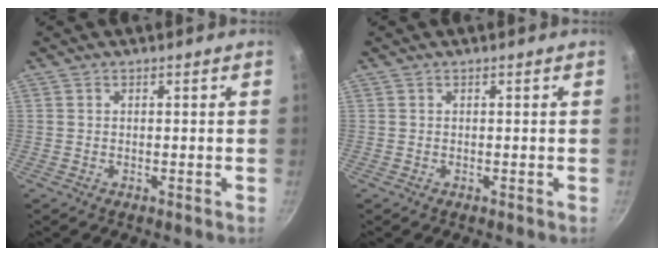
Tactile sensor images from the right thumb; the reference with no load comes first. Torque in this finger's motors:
{"motor_torque": [0.00, 0.00, 0.05, -0.04, 0.00]}